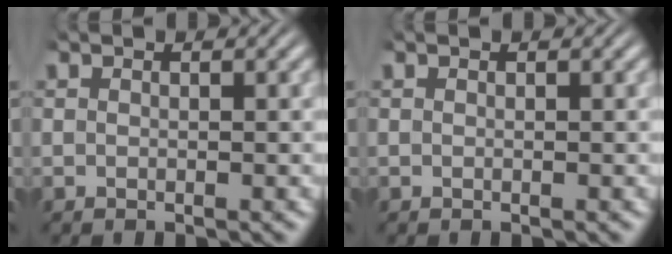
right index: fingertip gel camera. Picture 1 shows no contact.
{"total": 0.0}